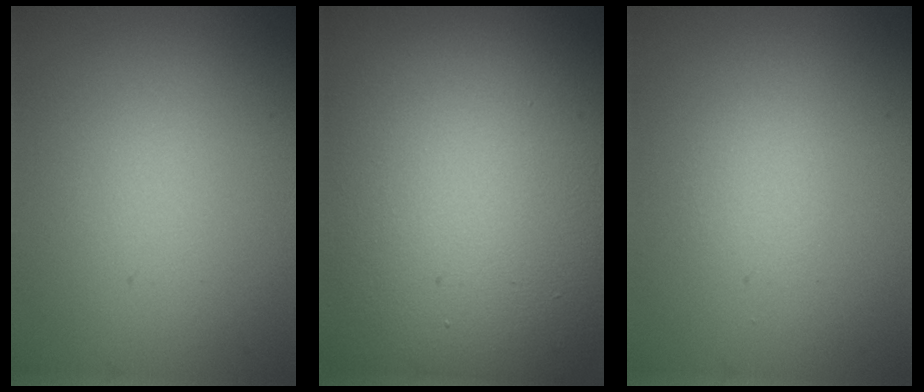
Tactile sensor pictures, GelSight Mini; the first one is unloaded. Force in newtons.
{"total": 21.2, "press": 21.2, "slide": 1.4}
{"total": 0.9, "press": 0.9, "slide": 0.0}